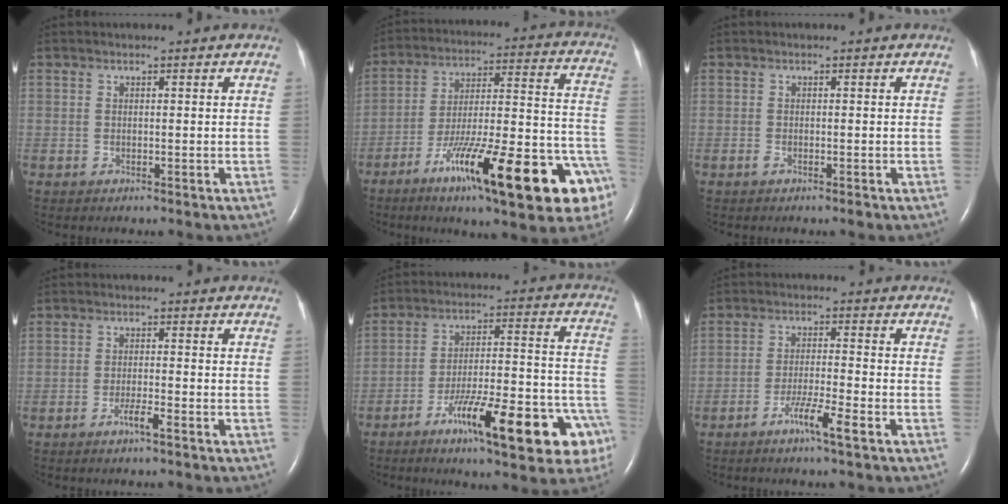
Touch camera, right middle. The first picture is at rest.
{"total": 25.2, "force": [-13.2, 3.9, 21.1], "torque": [-0.234, 0.007, -0.201]}
{"total": 1.0, "force": [-0.6, 0.1, 0.7], "torque": [-0.016, -0.003, -0.011]}
{"total": 2.2, "force": [-1.4, -0.1, 1.7], "torque": [-0.033, -0.001, -0.026]}
{"total": 19.4, "force": [-10.2, 3.5, 16.1], "torque": [-0.173, 0.025, -0.142]}
{"total": 4.9, "force": [-3.0, -0.4, 3.9], "torque": [-0.073, -0.006, -0.057]}